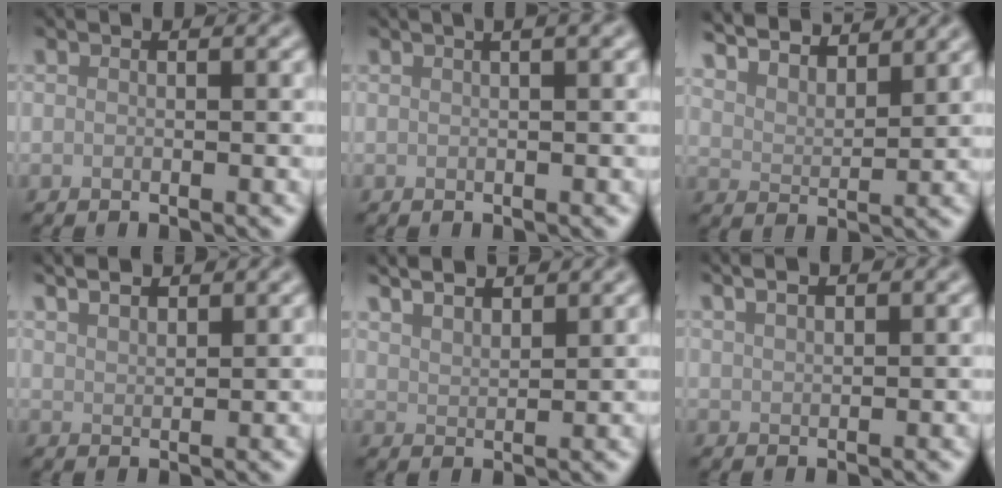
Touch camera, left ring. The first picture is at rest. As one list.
[{"total": 3.6, "force": [1.8, 1.6, 2.6], "torque": [-0.011, 0.015, -0.001]}, {"total": 7.8, "force": [6.8, 2.1, 3.2], "torque": [-0.047, 0.011, 0.091]}, {"total": 3.8, "force": [3.2, 1.1, 1.8], "torque": [-0.018, 0.018, 0.036]}, {"total": 4.7, "force": [4.0, 1.2, 2.1], "torque": [-0.022, 0.017, 0.048]}, {"total": 3.7, "force": [2.6, 1.4, 2.2], "torque": [-0.020, 0.023, 0.019]}]